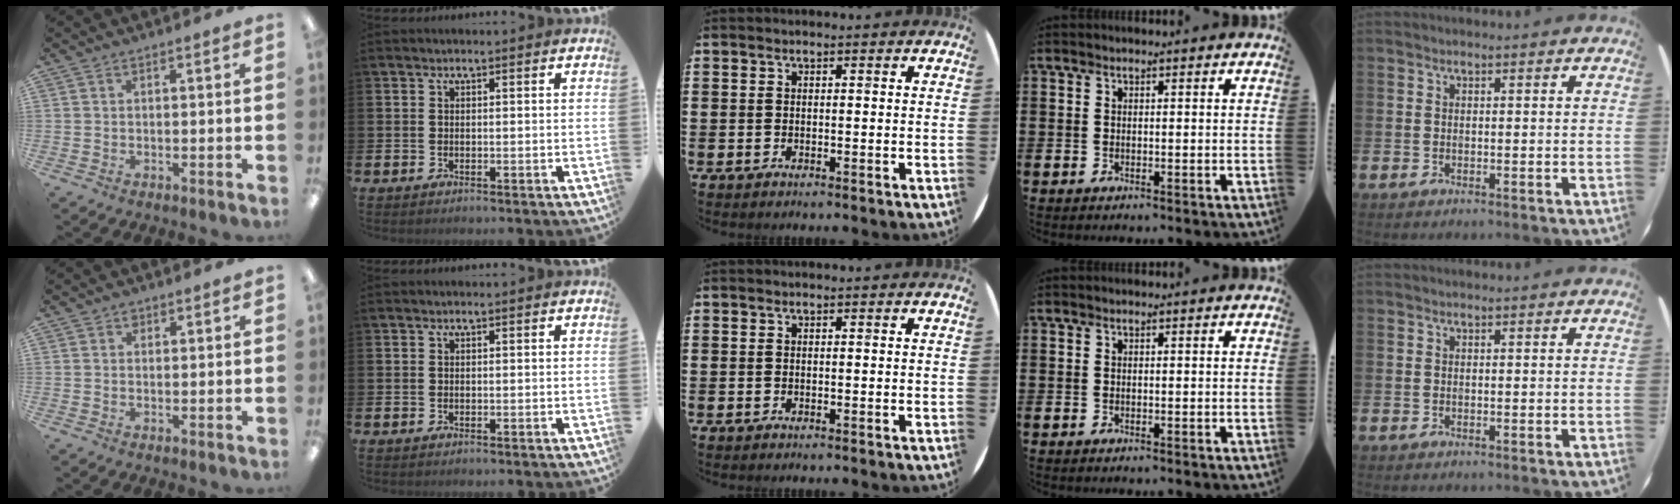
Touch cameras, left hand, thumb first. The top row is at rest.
{"thumb": {"total": 1.2, "force": [0.8, 0.8, 0.4], "torque": [-0.002, -0.001, 0.012]}}